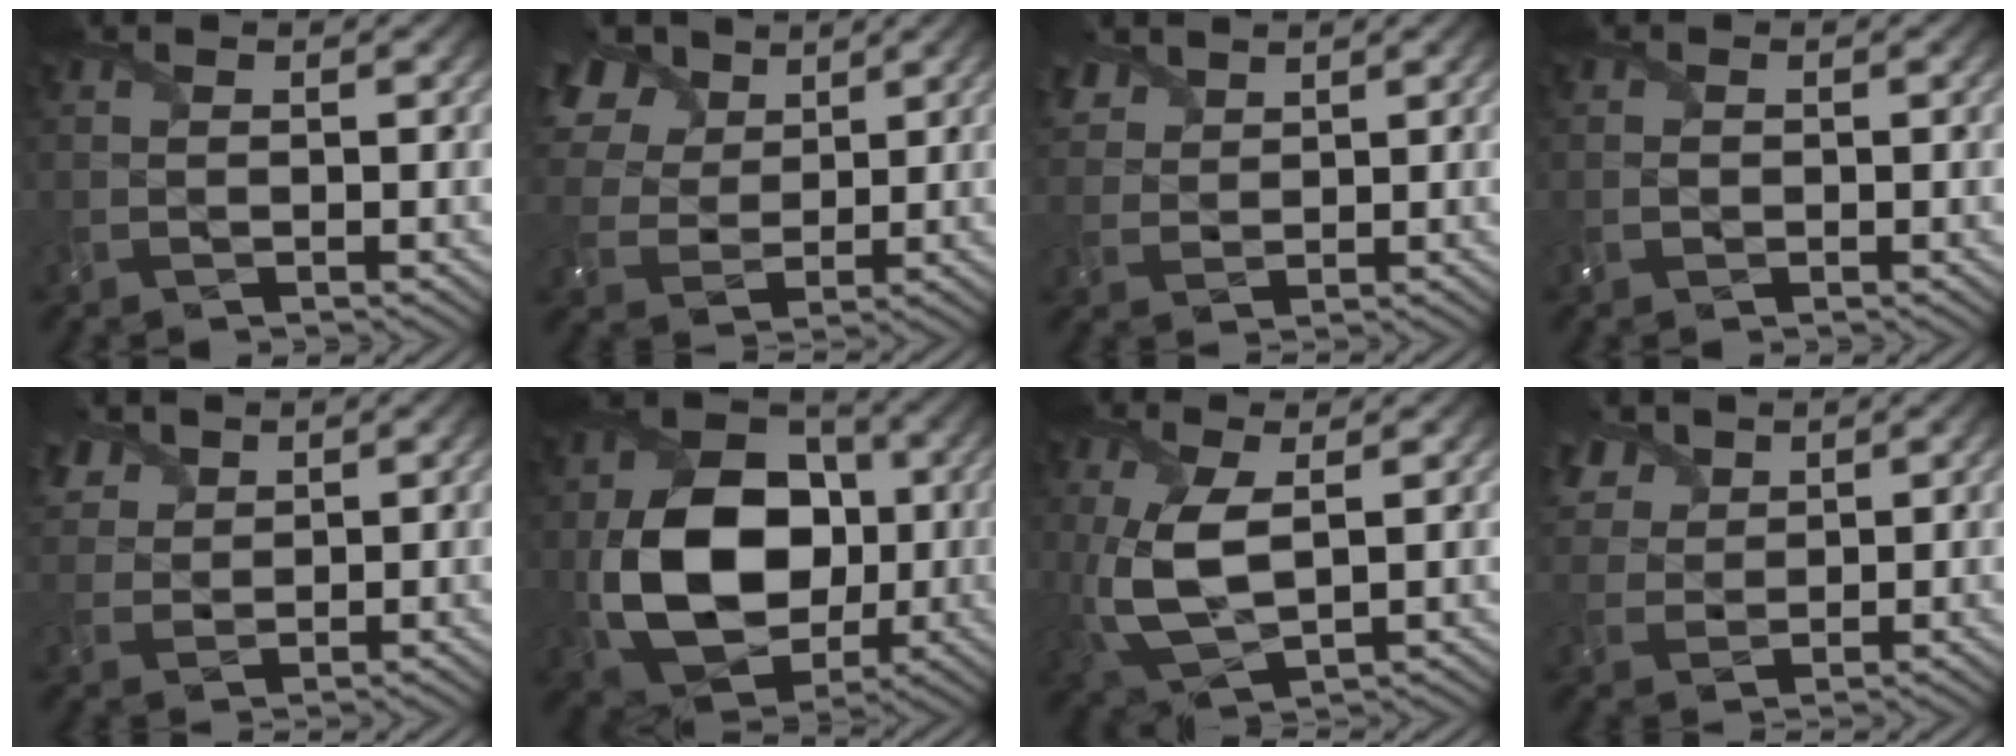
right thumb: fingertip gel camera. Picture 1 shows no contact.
{"total": 9.9, "force": [5.4, 6.4, 5.2], "torque": [-0.154, 0.028, 0.094]}
{"total": 4.1, "force": [3.0, 2.4, 1.4], "torque": [-0.047, 0.007, 0.063]}
{"total": 0.8, "force": [-0.1, 0.7, 0.3], "torque": [-0.006, -0.003, -0.005]}
{"total": 4.8, "force": [3.3, 2.9, 1.8], "torque": [-0.060, 0.009, 0.064]}
{"total": 15.0, "force": [-0.7, 11.1, 10.1], "torque": [-0.190, -0.015, -0.004]}
{"total": 8.5, "force": [0.7, 4.2, 7.4], "torque": [-0.189, -0.006, 0.018]}
{"total": 6.4, "force": [4.0, 4.0, 3.0], "torque": [-0.102, 0.016, 0.076]}